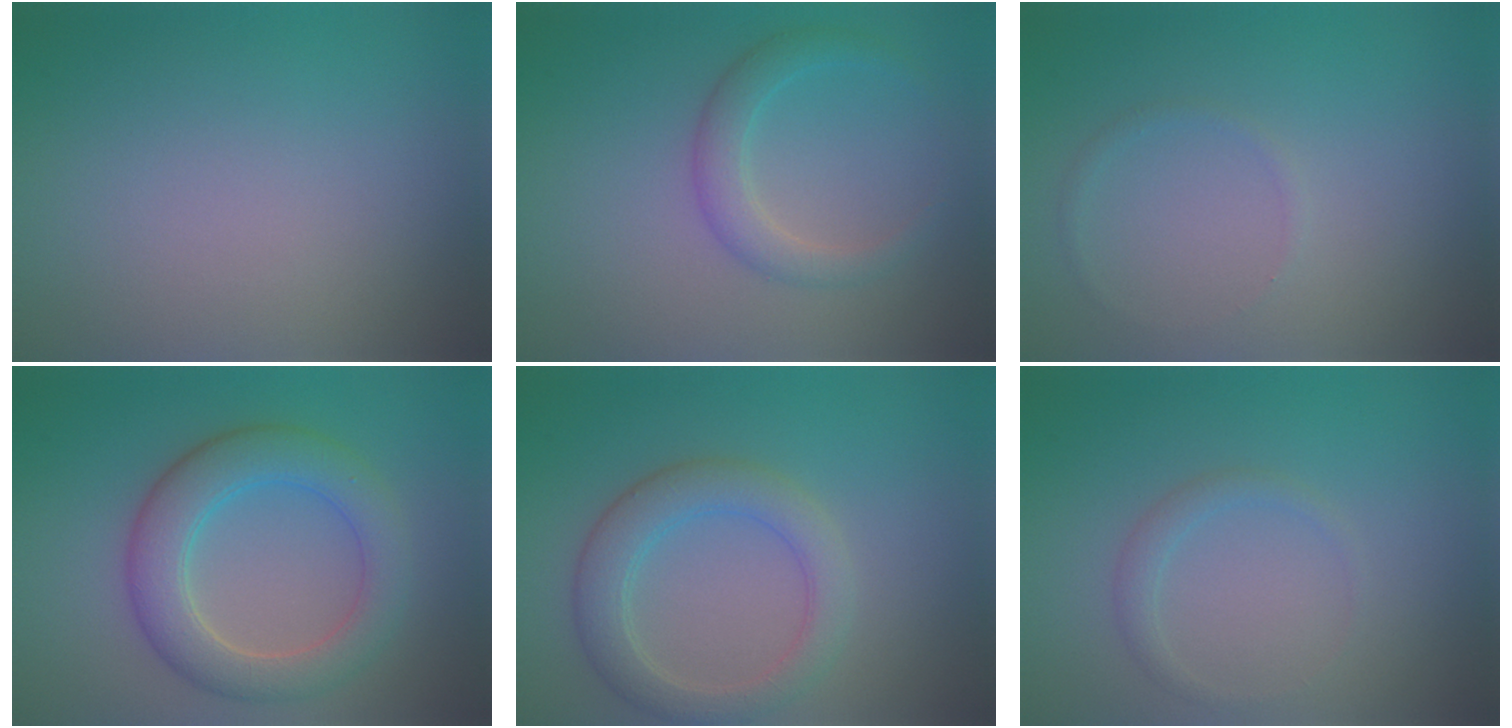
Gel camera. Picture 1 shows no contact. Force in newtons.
{"total": 2.6, "press": 2.6, "slide": 0.0}
{"total": 0.6, "press": 0.6, "slide": 0.1}
{"total": 5.7, "press": 5.7, "slide": 0.1}
{"total": 4.0, "press": 4.0, "slide": 0.2}
{"total": 1.2, "press": 1.2, "slide": 0.0}